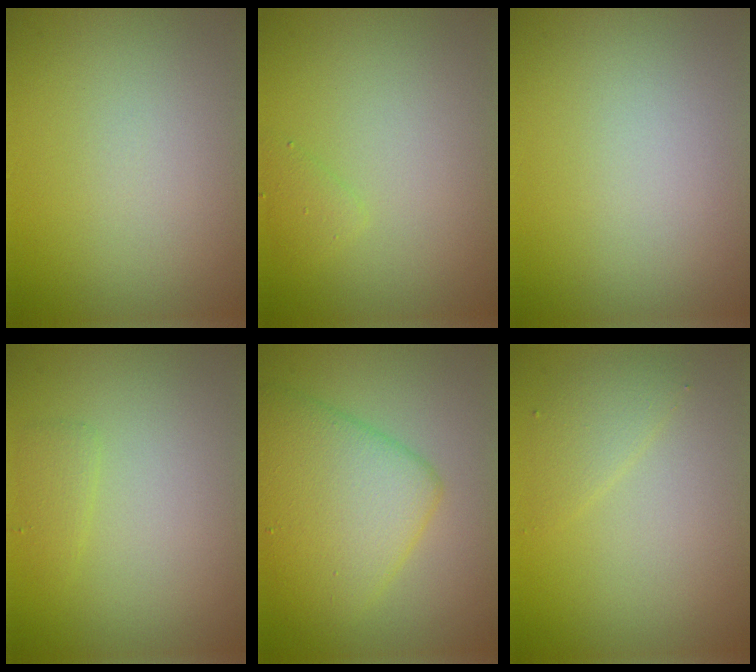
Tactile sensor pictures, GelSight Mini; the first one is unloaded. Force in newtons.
{"total": 1.1, "press": 1.1, "slide": 0.0}
{"total": 0.0}
{"total": 1.0, "press": 1.0, "slide": 0.1}
{"total": 6.7, "press": 6.7, "slide": 0.2}
{"total": 1.6, "press": 1.6, "slide": 0.3}